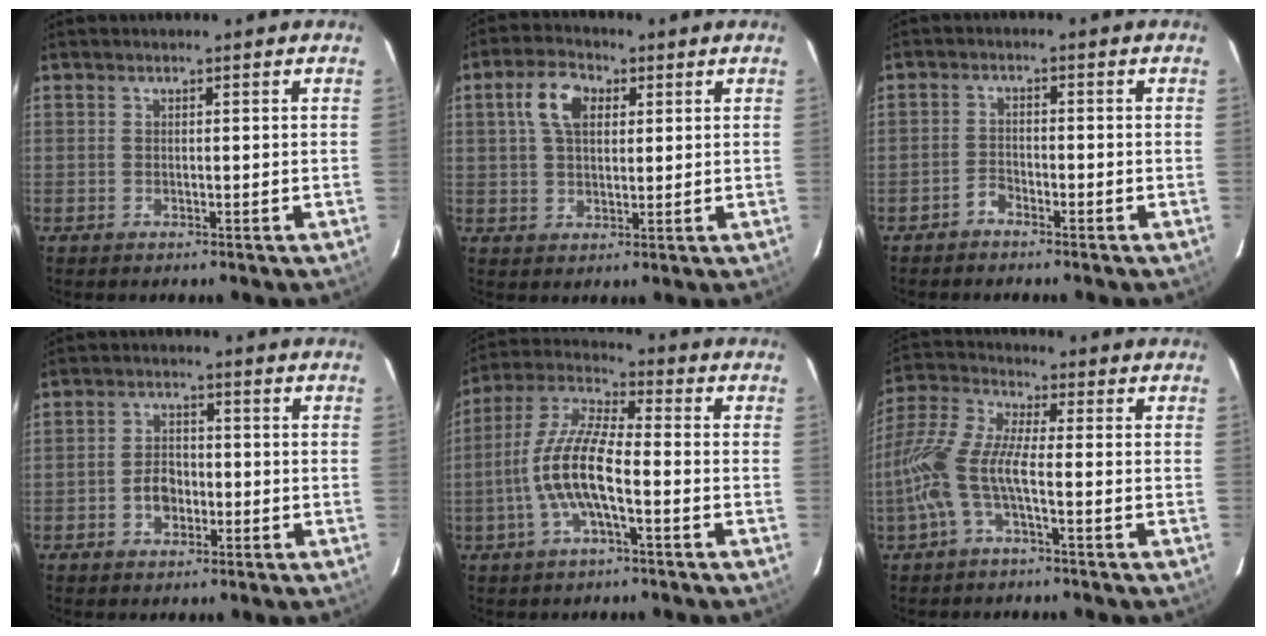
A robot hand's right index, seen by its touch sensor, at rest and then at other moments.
{"total": 7.0, "force": [2.3, 4.2, 5.1], "torque": [-0.097, 0.021, 0.042]}
{"total": 2.1, "force": [-1.9, 0.8, 0.4], "torque": [-0.007, 0.004, -0.037]}
{"total": 4.5, "force": [-1.6, 3.2, 2.7], "torque": [-0.054, 0.010, -0.025]}
{"total": 11.8, "force": [-3.3, 3.0, 10.9], "torque": [-0.228, 0.004, -0.066]}
{"total": 10.8, "force": [-3.4, 2.2, 10.0], "torque": [-0.223, 0.002, -0.071]}